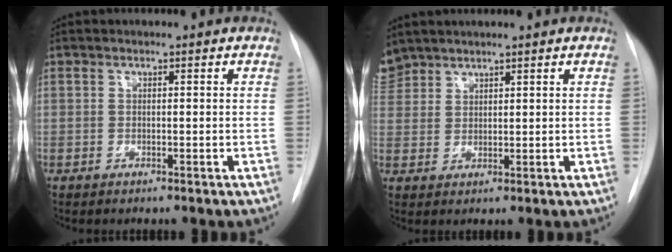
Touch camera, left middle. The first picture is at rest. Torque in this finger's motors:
{"motor_torque": [1.08, -1.06, 0.44, -0.03]}